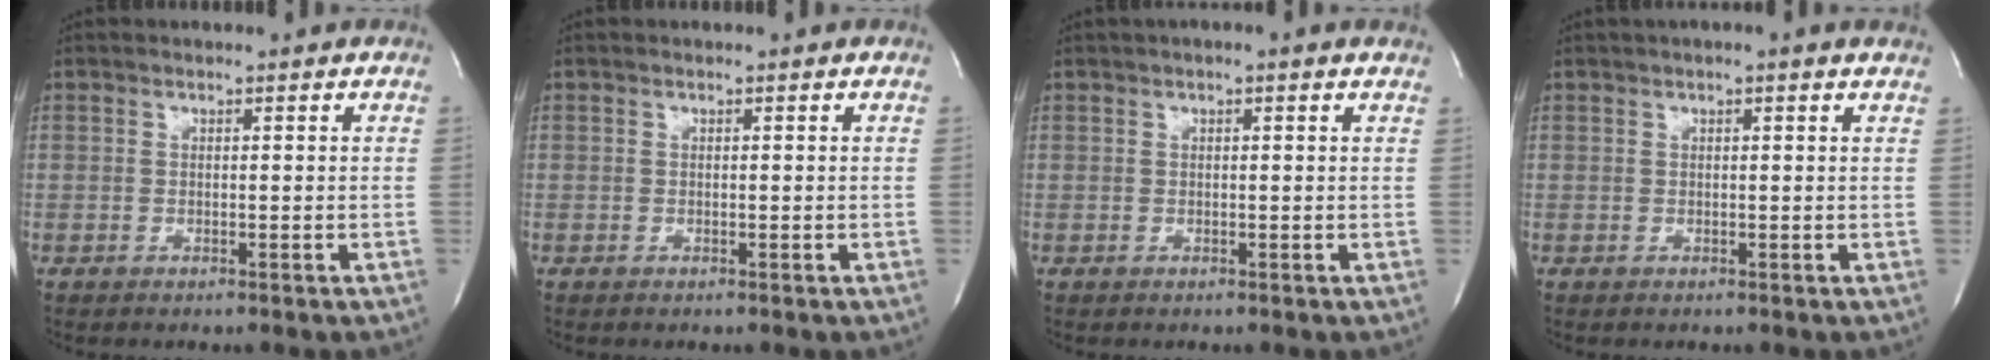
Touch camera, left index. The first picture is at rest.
{"total": 0.0}
{"total": 1.5, "force": [0.6, 0.2, 1.4], "torque": [-0.024, 0.008, 0.002]}
{"total": 2.0, "force": [1.1, 0.2, 1.7], "torque": [-0.026, 0.012, 0.010]}